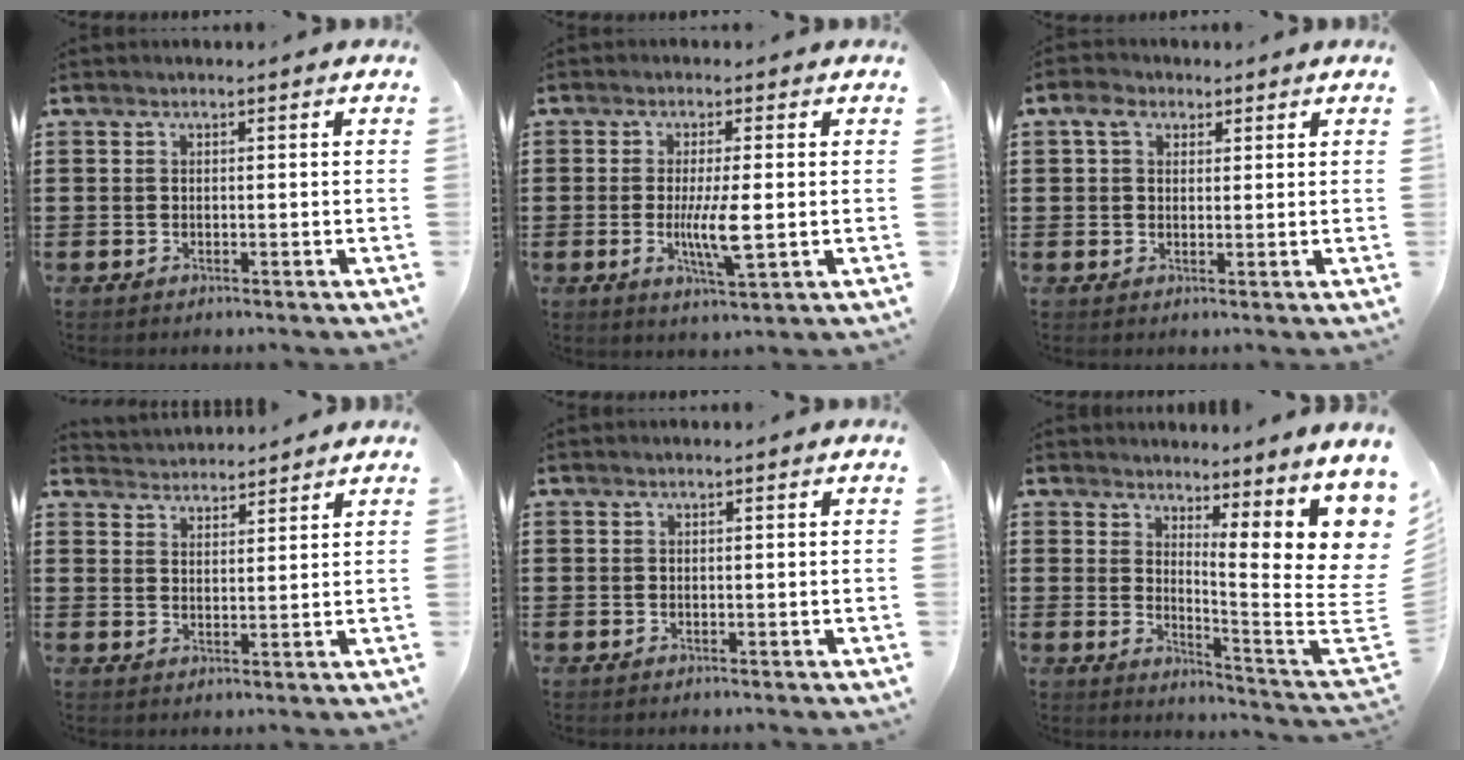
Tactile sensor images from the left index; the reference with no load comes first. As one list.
[{"total": 6.1, "force": [-0.6, 1.0, 5.9], "torque": [-0.117, -0.009, -0.015]}, {"total": 3.5, "force": [2.0, 2.4, 1.6], "torque": [-0.043, 0.015, 0.033]}, {"total": 3.1, "force": [3.0, 0.1, -0.7], "torque": [0.002, -0.011, 0.056]}, {"total": 0.0}, {"total": 9.0, "force": [5.4, 1.5, 7.0], "torque": [-0.109, -0.065, 0.092]}]